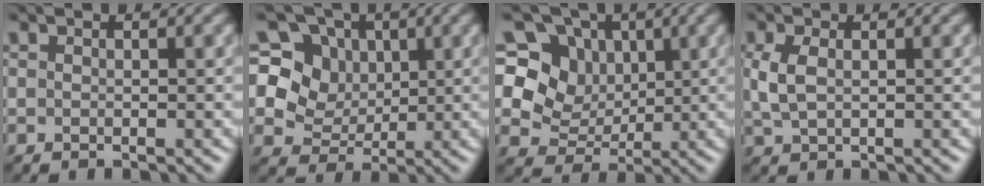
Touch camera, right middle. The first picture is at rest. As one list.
[{"total": 9.2, "force": [3.1, 7.7, 3.8], "torque": [-0.076, 0.014, 0.042]}, {"total": 7.6, "force": [2.1, 6.4, 3.5], "torque": [-0.061, 0.014, 0.008]}, {"total": 2.6, "force": [0.3, 1.5, 2.1], "torque": [-0.055, 0.000, 0.010]}]